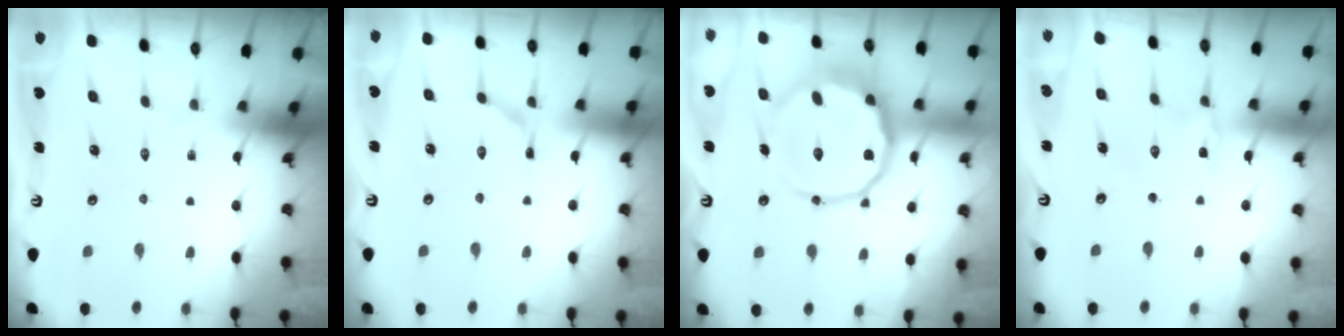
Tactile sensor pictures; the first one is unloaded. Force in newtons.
{"total": 4.4, "press": 4.4, "slide": 0.5}
{"total": 18.3, "press": 18.2, "slide": 2.2}
{"total": 0.7, "press": 0.7, "slide": 0.1}